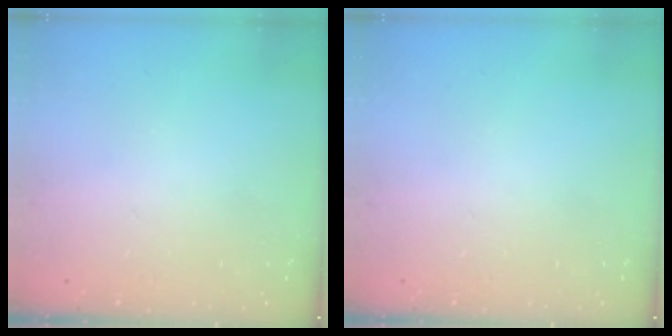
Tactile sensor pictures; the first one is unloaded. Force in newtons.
{"total": 0.0}